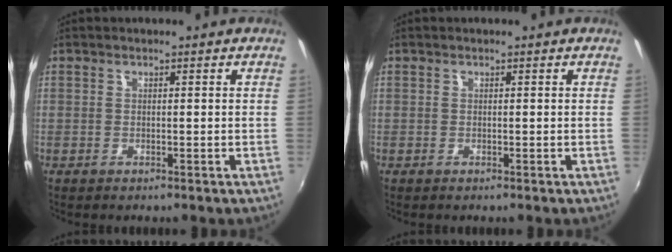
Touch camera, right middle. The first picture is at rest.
{"total": 0.0}